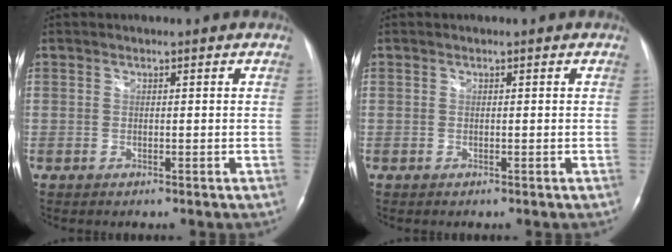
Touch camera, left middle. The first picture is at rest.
{"total": 0.0}